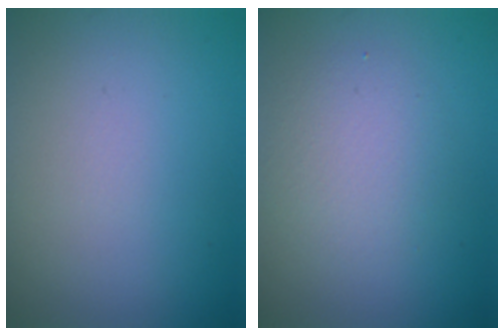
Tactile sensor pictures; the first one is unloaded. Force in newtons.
{"total": 2.9, "press": 2.9, "slide": 0.4}